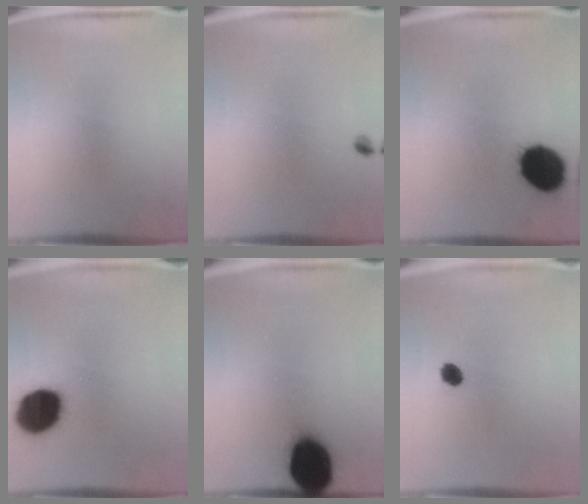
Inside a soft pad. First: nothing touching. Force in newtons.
{"total": 1.0}
{"total": 15.4}
{"total": 17.9}
{"total": 17.6}
{"total": 2.9}